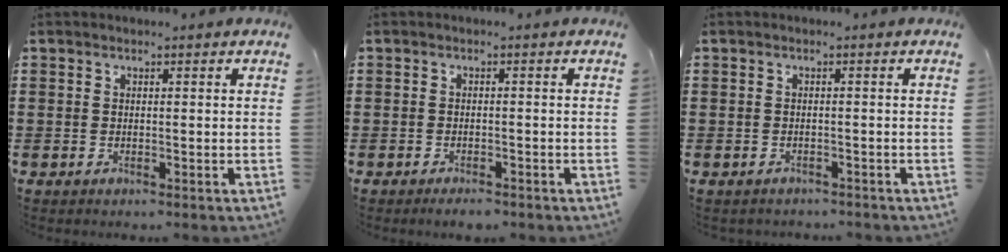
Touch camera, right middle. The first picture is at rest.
{"total": 1.6, "force": [-1.6, 0.3, 0.2], "torque": [-0.008, 0.001, -0.032]}
{"total": 0.9, "force": [-0.9, 0.2, -0.1], "torque": [-0.003, 0.001, -0.020]}